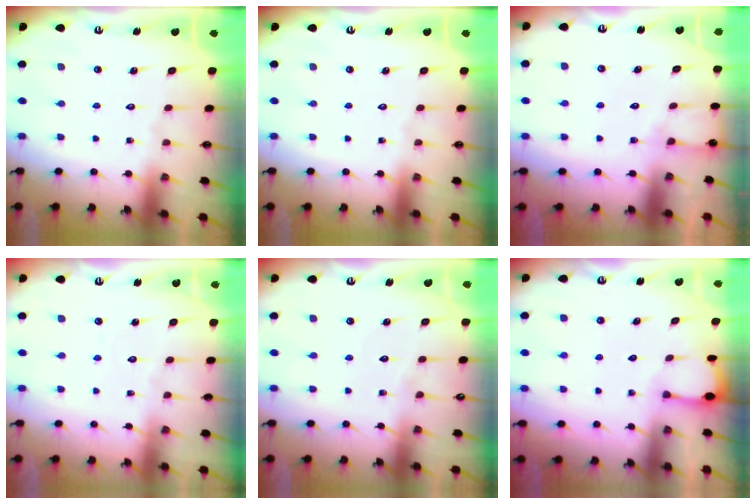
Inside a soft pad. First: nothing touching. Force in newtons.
{"total": 0.0}
{"total": 5.3, "press": 5.2, "slide": 0.5}
{"total": 2.7, "press": 2.6, "slide": 0.3}
{"total": 3.0, "press": 3.0, "slide": 0.3}
{"total": 1.7, "press": 1.7, "slide": 0.2}